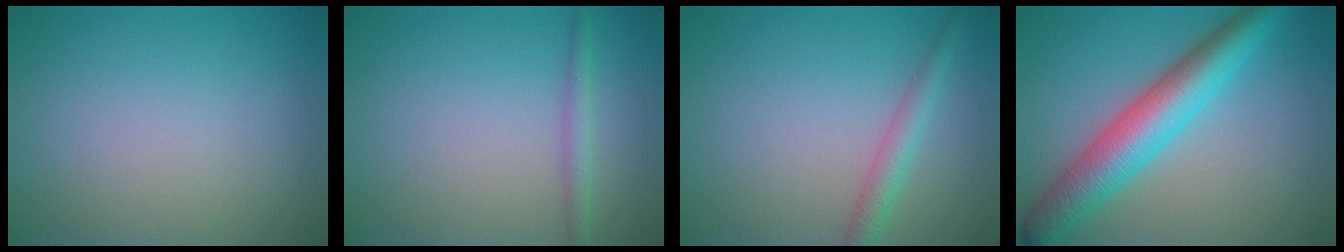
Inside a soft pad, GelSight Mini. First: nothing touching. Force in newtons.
{"total": 1.6, "press": 1.6, "slide": 0.1}
{"total": 2.2, "press": 2.2, "slide": 0.1}
{"total": 7.0, "press": 7.0, "slide": 0.0}